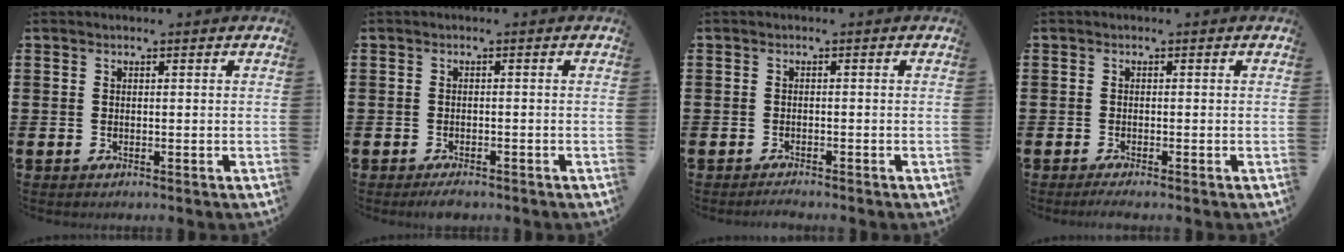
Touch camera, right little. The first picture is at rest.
{"total": 1.1, "force": [-1.0, 0.3, 0.5], "torque": [-0.012, 0.000, -0.020]}
{"total": 0.9, "force": [-0.9, 0.0, 0.1], "torque": [0.004, -0.006, -0.019]}
{"total": 0.8, "force": [-0.5, 0.0, 0.6], "torque": [-0.010, -0.003, -0.010]}